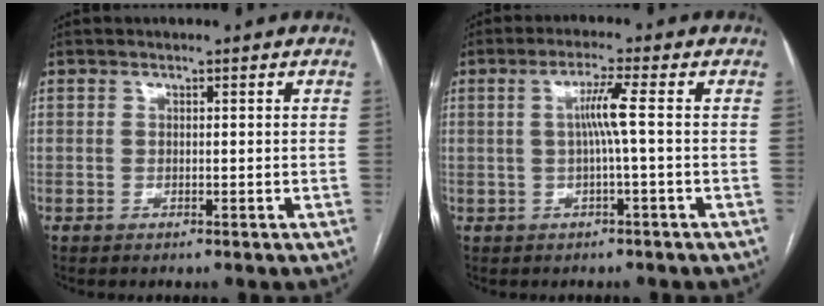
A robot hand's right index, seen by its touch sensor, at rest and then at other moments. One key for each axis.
{"total": 4.0, "fx": 0.1, "fy": -0.9, "fz": 3.9, "tx": -0.074, "ty": 0.008, "tz": 0.003}